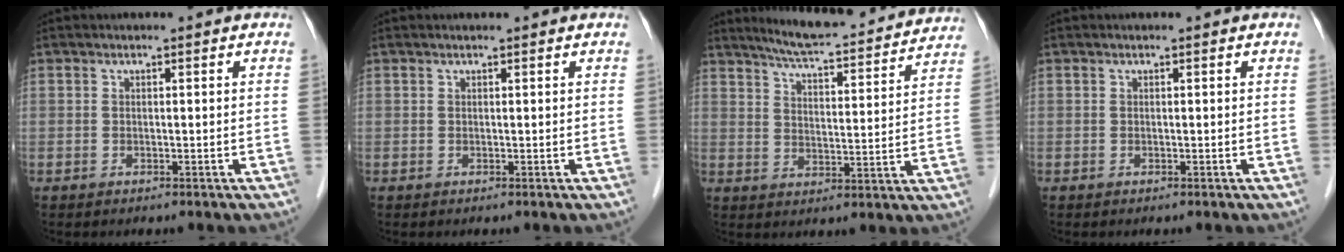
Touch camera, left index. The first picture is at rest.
{"total": 1.0, "force": [0.9, 0.0, 0.4], "torque": [-0.009, 0.010, 0.013]}
{"total": 18.3, "force": [17.0, 2.0, 6.5], "torque": [-0.096, -0.007, 0.224]}
{"total": 0.0}